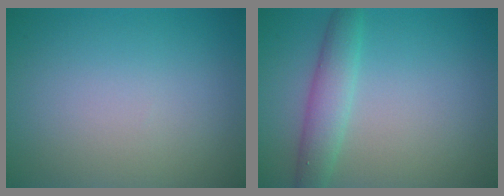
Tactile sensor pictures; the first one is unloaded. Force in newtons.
{"total": 3.1, "press": 3.1, "slide": 0.0}